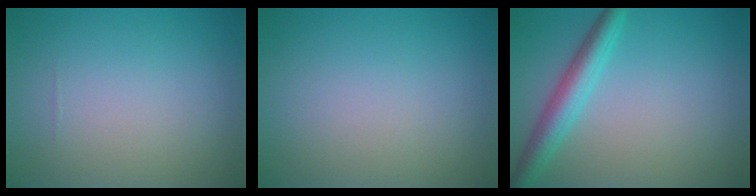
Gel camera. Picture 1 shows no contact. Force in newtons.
{"total": 0.0}
{"total": 3.7, "press": 3.7, "slide": 0.1}